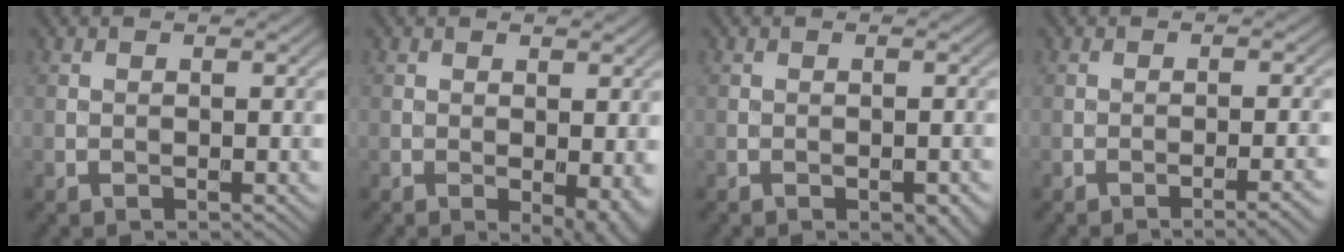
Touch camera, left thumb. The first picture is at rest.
{"total": 3.6, "force": [-0.7, 1.4, 3.3], "torque": [-0.042, -0.010, -0.006]}
{"total": 2.9, "force": [-1.6, 1.1, 2.1], "torque": [-0.026, -0.001, -0.016]}
{"total": 3.5, "force": [-1.9, 0.6, 2.9], "torque": [-0.037, 0.011, -0.032]}